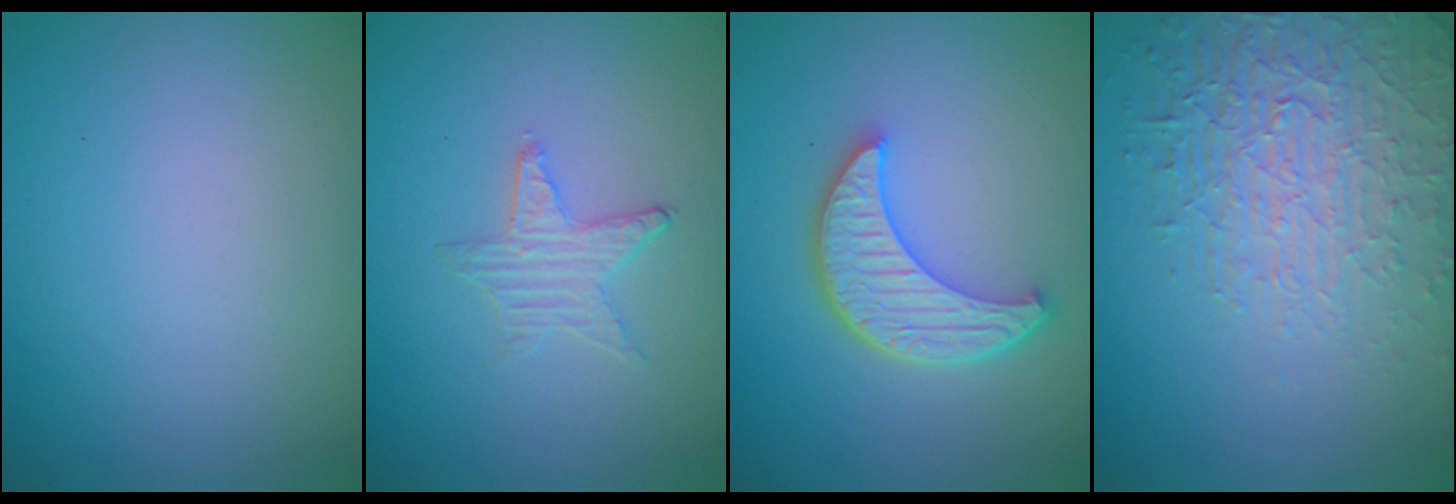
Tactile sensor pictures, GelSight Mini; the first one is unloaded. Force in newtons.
{"total": 0.9, "press": 0.9, "slide": 0.2}
{"total": 5.2, "press": 4.1, "slide": 3.3}
{"total": 4.5, "press": 4.2, "slide": 1.7}